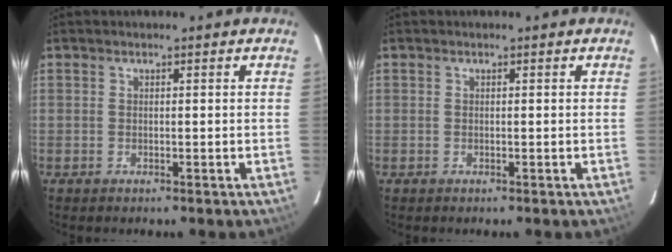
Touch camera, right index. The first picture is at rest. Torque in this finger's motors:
{"motor_torque": [0.00, 0.00, 0.01, 0.01]}